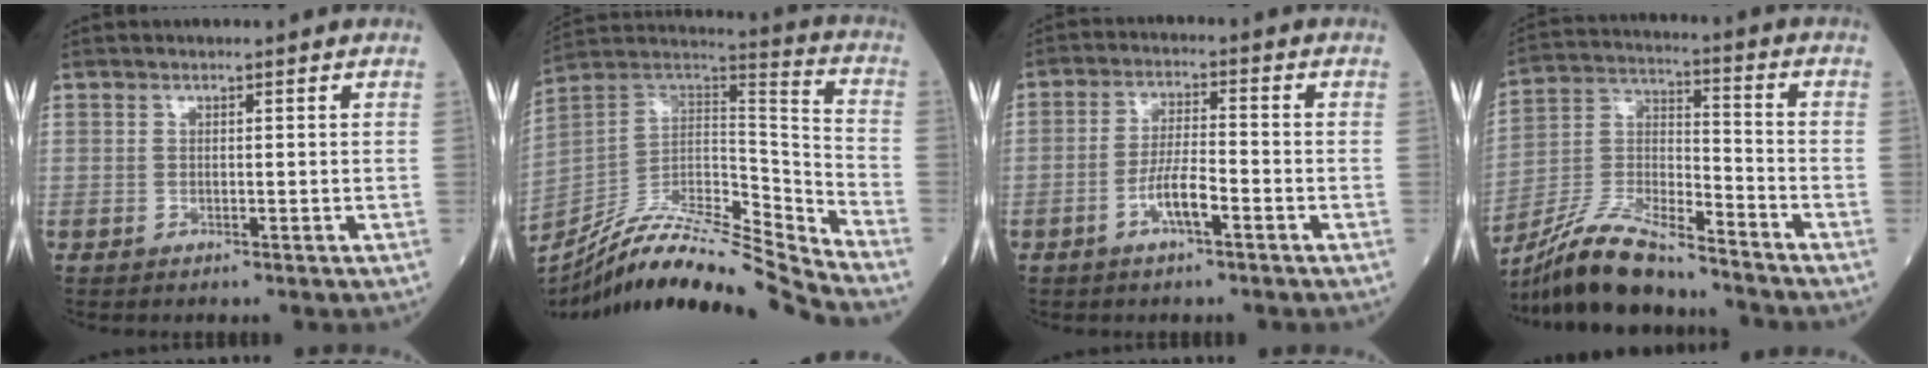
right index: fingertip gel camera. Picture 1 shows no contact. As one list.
[{"total": 21.4, "force": [-20.3, -0.2, 6.9], "torque": [-0.124, 0.023, -0.342]}, {"total": 5.5, "force": [-2.5, 1.0, 4.8], "torque": [-0.097, 0.004, -0.048]}, {"total": 14.1, "force": [-12.8, 2.0, 5.7], "torque": [-0.111, 0.005, -0.241]}]